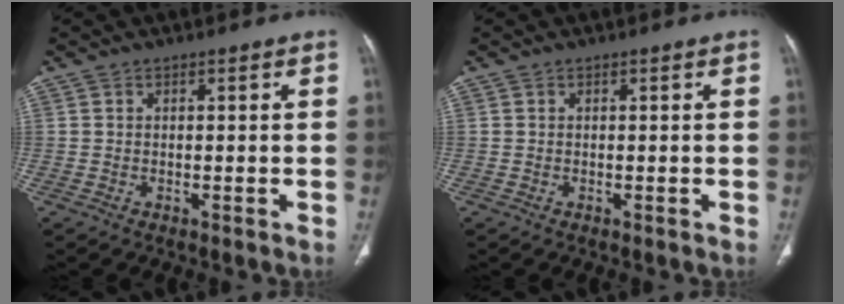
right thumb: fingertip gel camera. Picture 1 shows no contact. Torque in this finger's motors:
{"motor_torque": [0.17, 0.18, 0.44, 0.16, 0.02]}